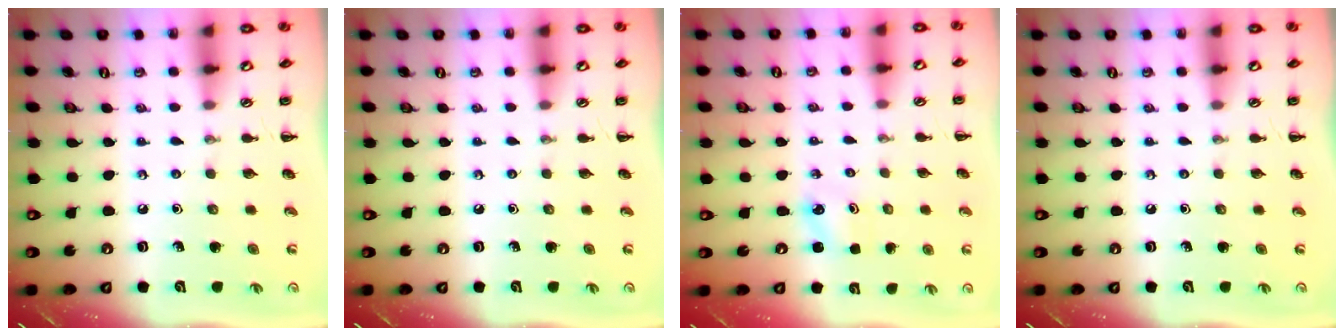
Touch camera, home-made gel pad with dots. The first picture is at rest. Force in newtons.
{"total": 0.0}
{"total": 2.3, "press": 2.2, "slide": 0.7}
{"total": 0.0}